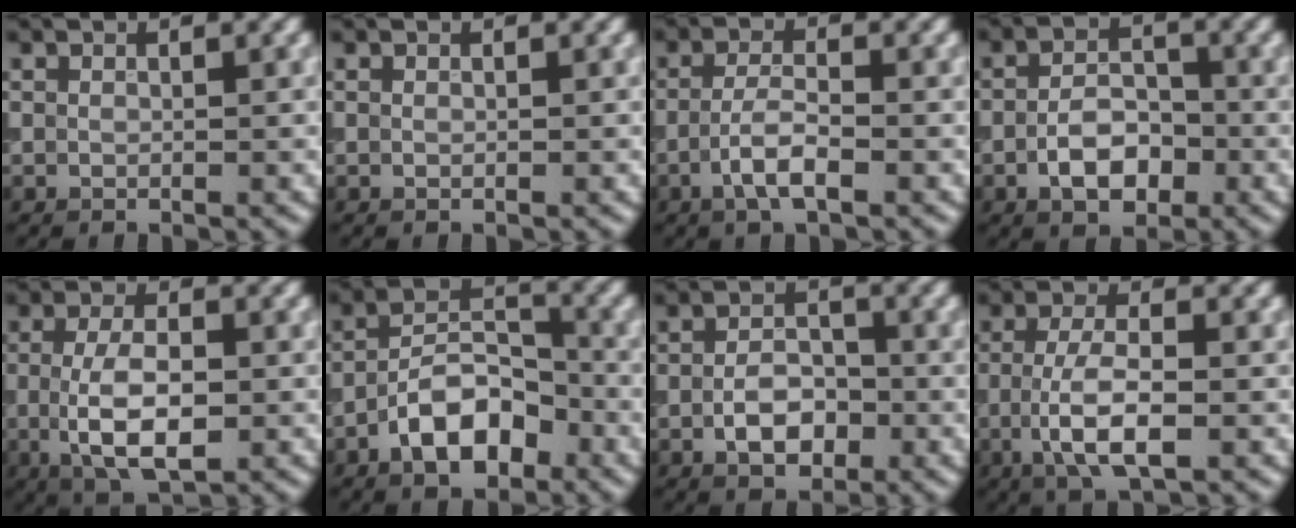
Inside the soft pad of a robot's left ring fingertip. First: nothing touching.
{"total": 0.0}
{"total": 3.1, "force": [-1.4, 0.9, 2.6], "torque": [-0.054, 0.006, -0.033]}
{"total": 4.0, "force": [-1.5, 2.3, 3.0], "torque": [-0.049, 0.005, -0.029]}
{"total": 6.1, "force": [-0.9, 2.6, 5.4], "torque": [-0.105, -0.005, -0.018]}
{"total": 6.4, "force": [-3.2, 3.2, 4.5], "torque": [-0.069, 0.010, -0.063]}
{"total": 3.6, "force": [-1.1, 2.1, 2.6], "torque": [-0.044, 0.004, -0.022]}
{"total": 5.0, "force": [-1.4, 1.6, 4.5], "torque": [-0.090, 0.001, -0.033]}